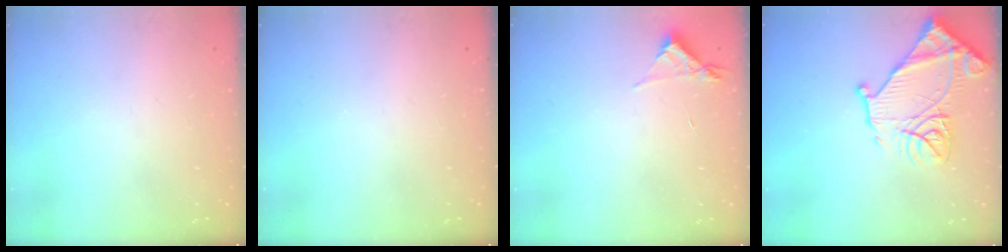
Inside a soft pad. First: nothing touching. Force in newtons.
{"total": 0.0}
{"total": 3.0, "press": 3.0, "slide": 0.3}
{"total": 17.7, "press": 17.7, "slide": 1.5}